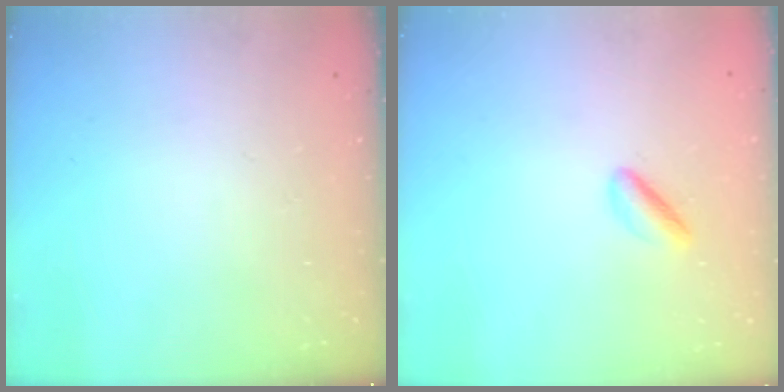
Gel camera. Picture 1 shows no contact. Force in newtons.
{"total": 2.3, "press": 2.3, "slide": 0.4}